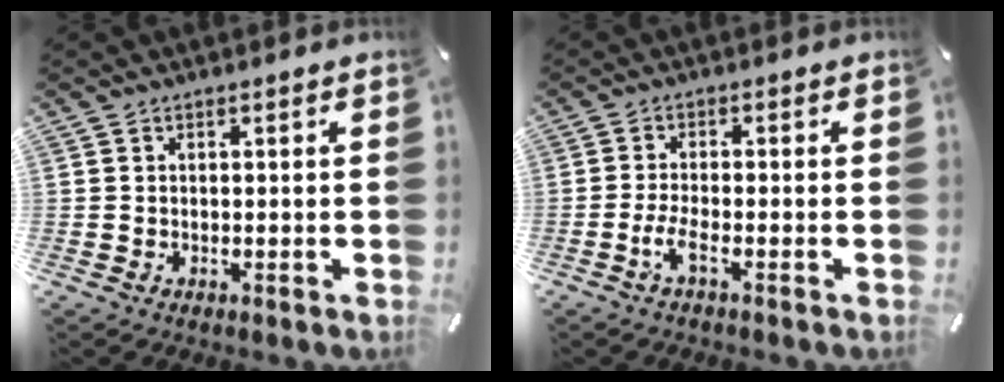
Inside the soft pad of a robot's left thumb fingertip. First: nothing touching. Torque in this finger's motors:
{"motor_torque": [0.02, 0.56, 0.09, 0.08, 0.09]}